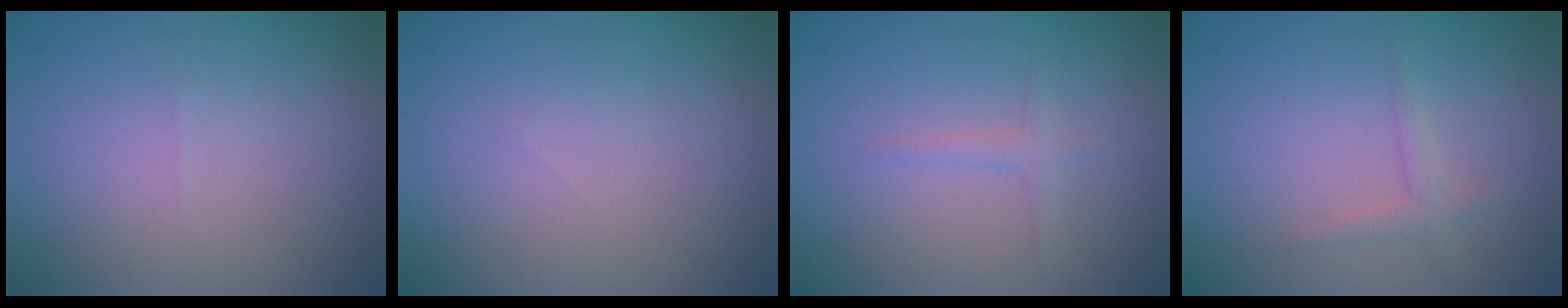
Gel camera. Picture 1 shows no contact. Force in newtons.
{"total": 0.0}
{"total": 1.1, "press": 1.1, "slide": 0.0}
{"total": 1.4, "press": 1.4, "slide": 0.0}